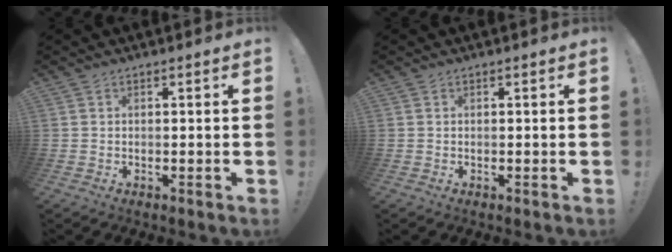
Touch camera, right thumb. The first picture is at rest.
{"total": 0.0}